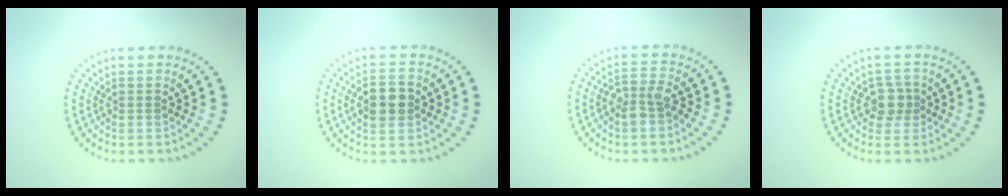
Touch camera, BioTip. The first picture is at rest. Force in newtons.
{"total": 3.7, "press": 3.7, "slide": 0.1}
{"total": 2.8, "press": 2.6, "slide": 1.1}
{"total": 1.9, "press": 1.8, "slide": 0.9}